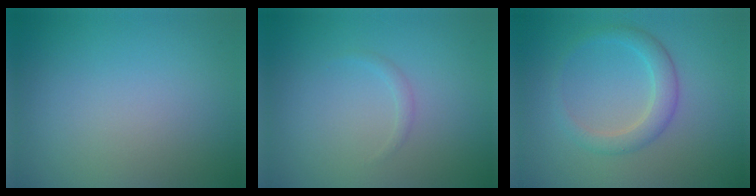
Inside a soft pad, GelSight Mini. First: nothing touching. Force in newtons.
{"total": 0.7, "press": 0.7, "slide": 0.0}
{"total": 2.6, "press": 2.6, "slide": 0.1}